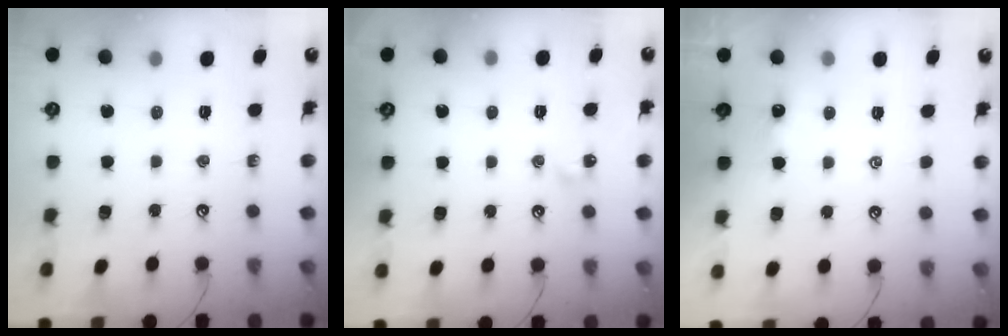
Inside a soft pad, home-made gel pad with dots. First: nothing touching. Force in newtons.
{"total": 5.5, "press": 5.5, "slide": 0.0}
{"total": 3.7, "press": 3.7, "slide": 0.1}